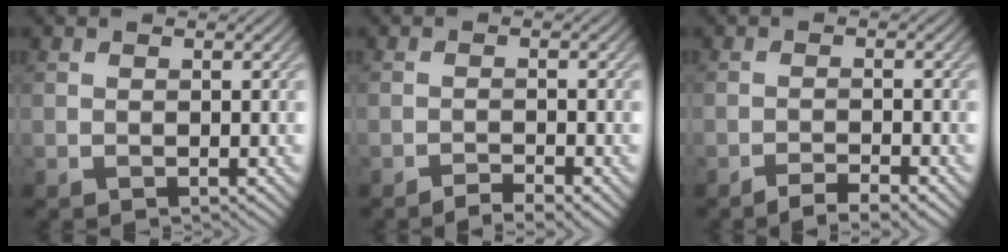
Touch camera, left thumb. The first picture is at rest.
{"total": 2.3, "force": [-1.8, 0.3, 1.4], "torque": [-0.022, 0.002, -0.033]}
{"total": 3.0, "force": [-2.3, 0.4, 1.9], "torque": [-0.027, 0.004, -0.045]}